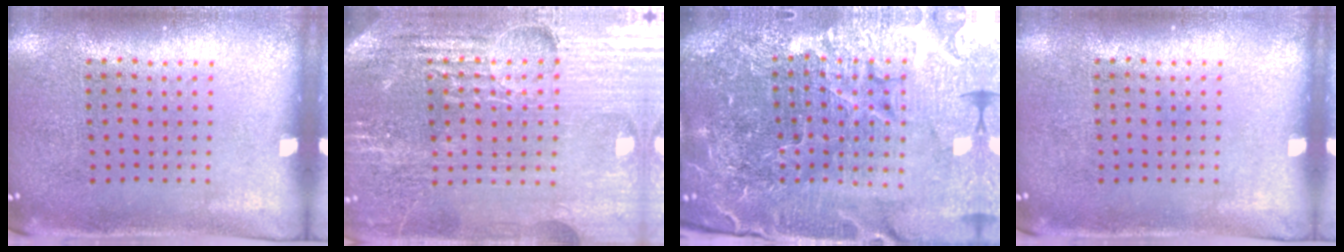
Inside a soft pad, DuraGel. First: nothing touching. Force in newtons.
{"total": 5.3, "press": 4.8, "slide": 2.1}
{"total": 6.6, "press": 5.8, "slide": 3.2}
{"total": 0.0}